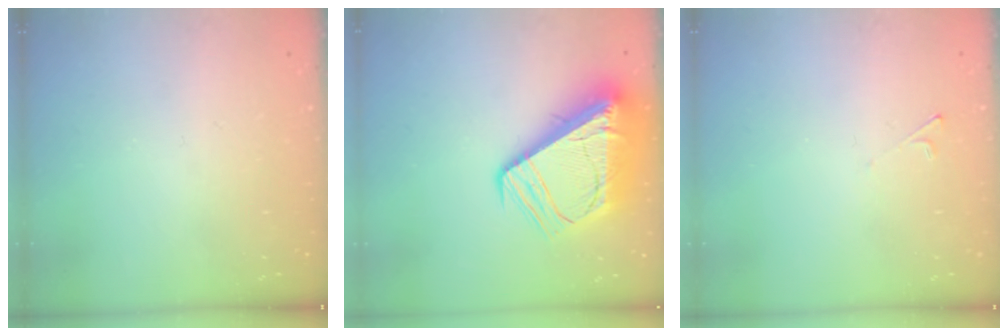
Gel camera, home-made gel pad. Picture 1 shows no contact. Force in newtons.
{"total": 16.1, "press": 16.0, "slide": 1.9}
{"total": 2.0, "press": 1.9, "slide": 0.4}